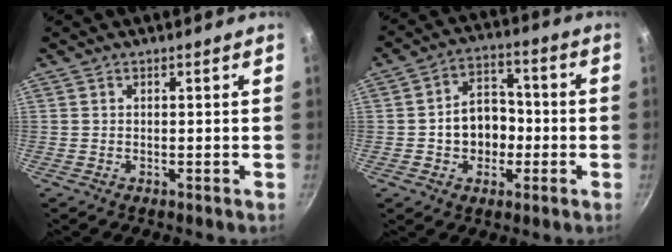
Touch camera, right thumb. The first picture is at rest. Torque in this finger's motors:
{"motor_torque": [-0.29, 0.55, 0.06, 0.10, 0.06]}